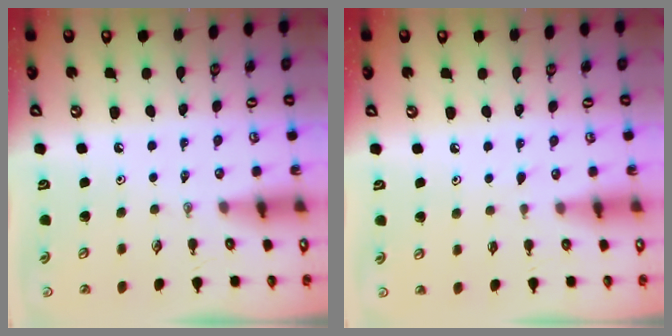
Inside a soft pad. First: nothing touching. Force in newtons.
{"total": 6.5, "press": 6.5, "slide": 0.4}